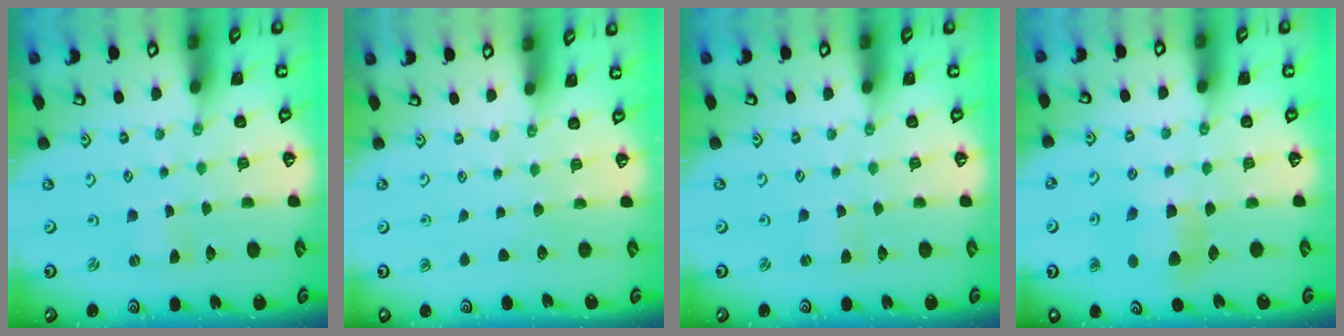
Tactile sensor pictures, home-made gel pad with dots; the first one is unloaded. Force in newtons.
{"total": 0.0}
{"total": 2.4, "press": 2.4, "slide": 0.5}
{"total": 6.6, "press": 6.5, "slide": 0.6}